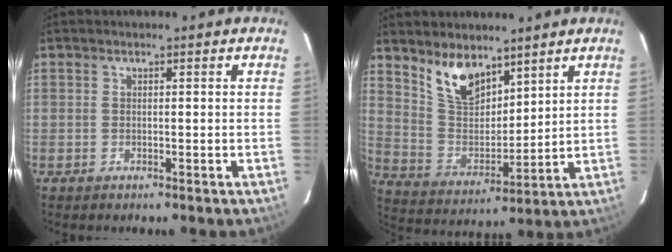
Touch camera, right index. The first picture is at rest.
{"total": 10.9, "force": [7.8, 5.1, 5.6], "torque": [-0.108, 0.003, 0.162]}